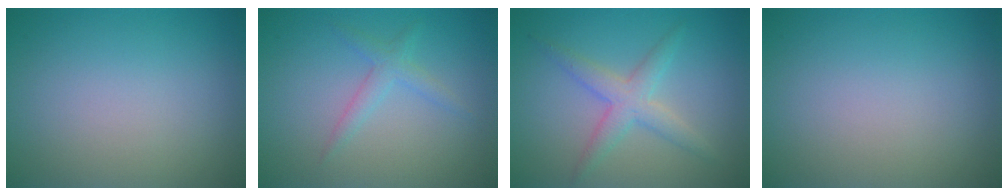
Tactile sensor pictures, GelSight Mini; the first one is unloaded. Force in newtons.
{"total": 1.7, "press": 1.7, "slide": 0.1}
{"total": 3.0, "press": 3.0, "slide": 0.1}
{"total": 0.0}